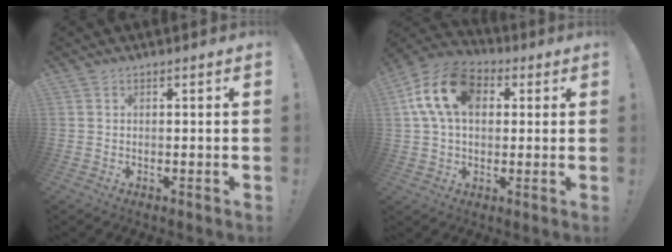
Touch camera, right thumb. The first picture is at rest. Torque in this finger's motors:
{"motor_torque": [0.06, 0.96, 1.58, -0.11, 0.09]}